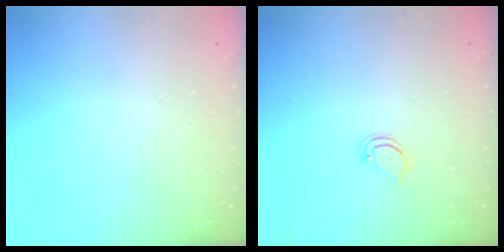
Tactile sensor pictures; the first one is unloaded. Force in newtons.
{"total": 3.7, "press": 3.7, "slide": 0.4}